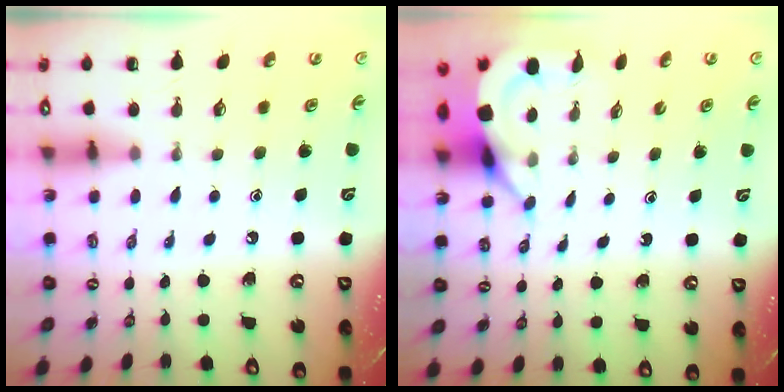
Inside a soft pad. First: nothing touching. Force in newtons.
{"total": 4.2, "press": 4.2, "slide": 0.1}